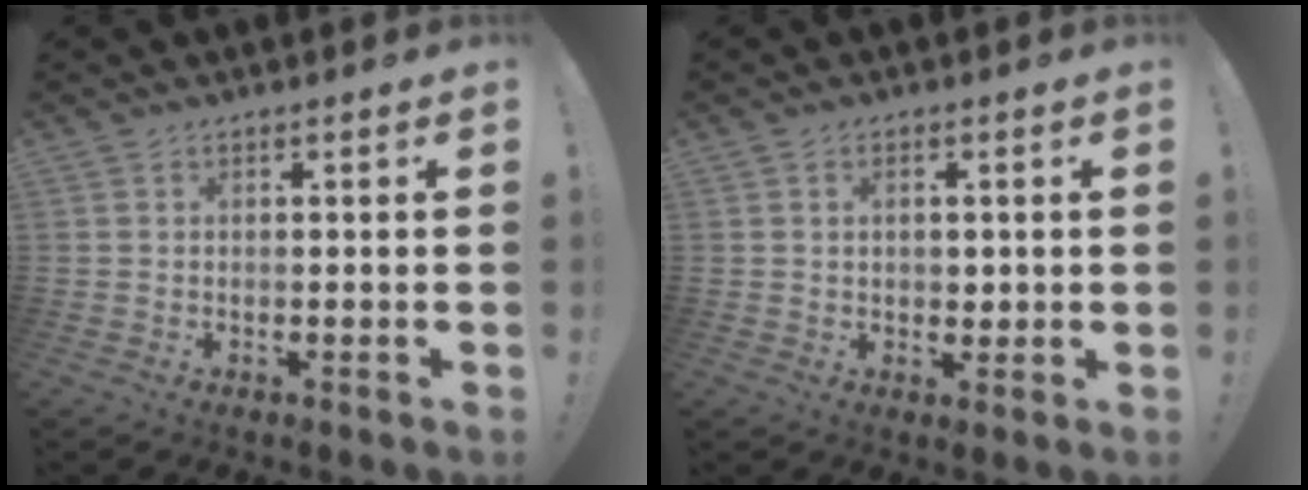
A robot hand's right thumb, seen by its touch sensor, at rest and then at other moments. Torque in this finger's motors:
{"motor_torque": [0.15, -0.01, 0.16, -0.03, -0.01]}